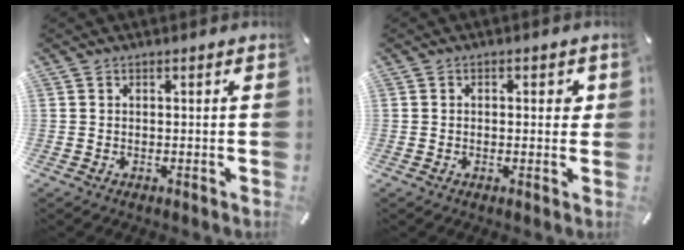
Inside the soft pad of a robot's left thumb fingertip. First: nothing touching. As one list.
[{"total": 2.3, "force": [0.0, 1.2, 1.9], "torque": [-0.021, 0.001, -0.006]}]